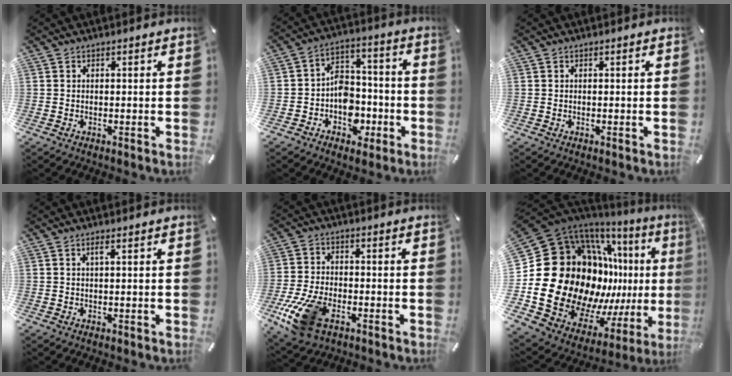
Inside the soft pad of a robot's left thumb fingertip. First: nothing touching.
{"total": 9.8, "force": [-3.8, 8.1, 4.0], "torque": [-0.054, 0.031, -0.061]}
{"total": 0.0}
{"total": 1.4, "force": [0.3, 0.1, 1.4], "torque": [-0.028, 0.001, 0.004]}
{"total": 13.6, "force": [-6.3, 7.7, 9.3], "torque": [-0.199, 0.018, -0.110]}
{"total": 28.1, "force": [1.4, 21.8, 17.6], "torque": [-0.299, -0.083, 0.091]}